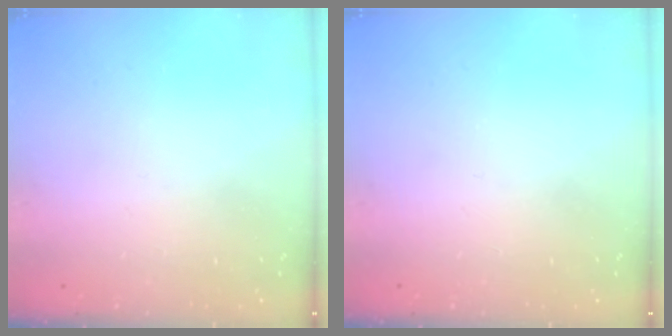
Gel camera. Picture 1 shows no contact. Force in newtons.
{"total": 0.0}